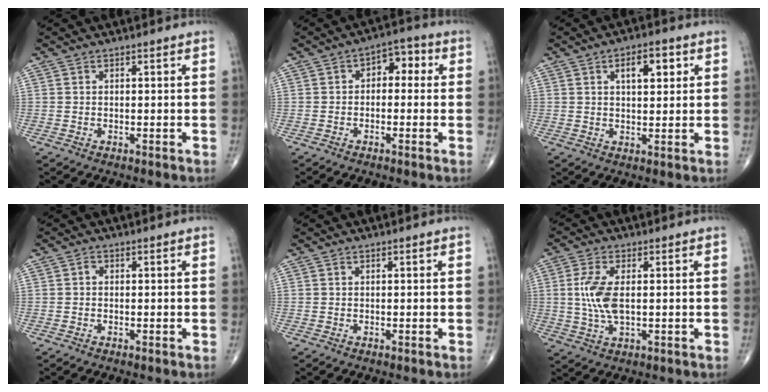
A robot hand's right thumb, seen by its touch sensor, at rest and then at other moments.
{"total": 5.2, "force": [0.3, 3.5, 3.9], "torque": [-0.021, 0.025, -0.010]}
{"total": 6.2, "force": [2.3, 2.9, 5.0], "torque": [-0.058, -0.004, 0.033]}
{"total": 0.7, "force": [0.0, 0.5, 0.4], "torque": [-0.001, 0.002, -0.005]}
{"total": 0.0}
{"total": 7.2, "force": [0.5, 3.2, 6.4], "torque": [-0.147, -0.004, 0.011]}